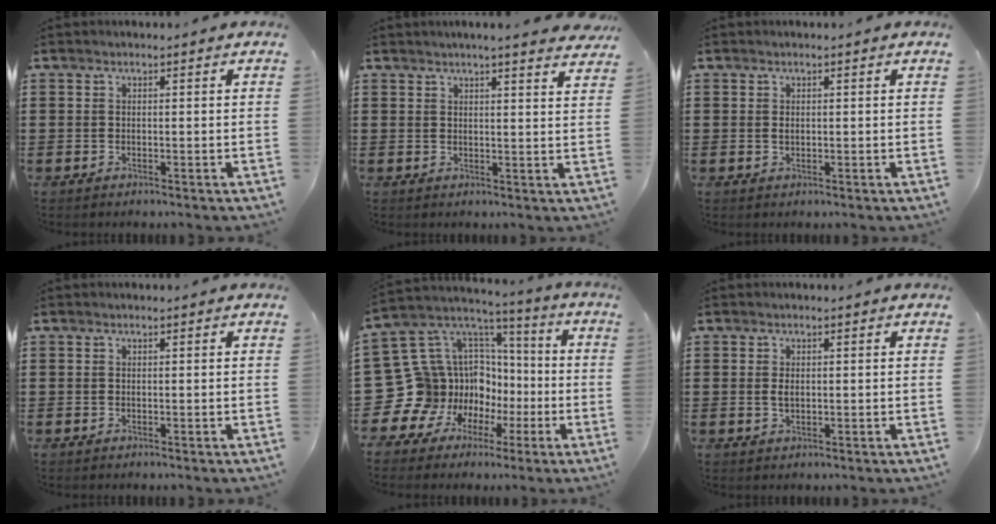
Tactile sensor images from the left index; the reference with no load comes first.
{"total": 3.0, "force": [2.8, -0.5, 0.9], "torque": [-0.027, -0.009, 0.051]}
{"total": 0.7, "force": [0.2, 0.4, 0.6], "torque": [-0.014, 0.001, 0.003]}
{"total": 0.0}
{"total": 15.1, "force": [-4.1, 14.1, 3.7], "torque": [-0.146, -0.033, -0.029]}
{"total": 1.5, "force": [0.1, 0.8, 1.3], "torque": [-0.029, 0.003, 0.002]}